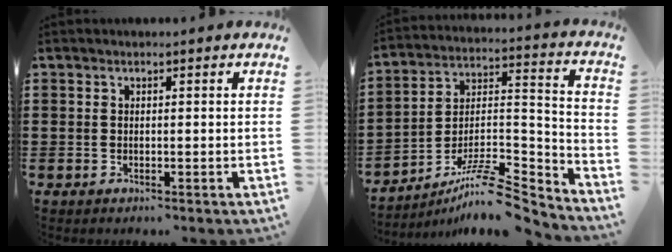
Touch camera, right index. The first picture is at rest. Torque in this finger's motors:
{"motor_torque": [-0.07, -0.10, -0.53, -0.21]}